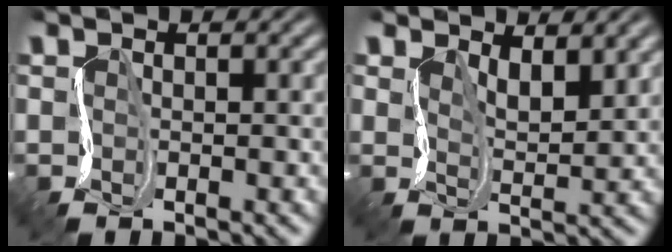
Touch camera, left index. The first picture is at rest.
{"total": 2.8, "force": [1.6, 1.1, 2.0], "torque": [-0.045, -0.011, 0.028]}